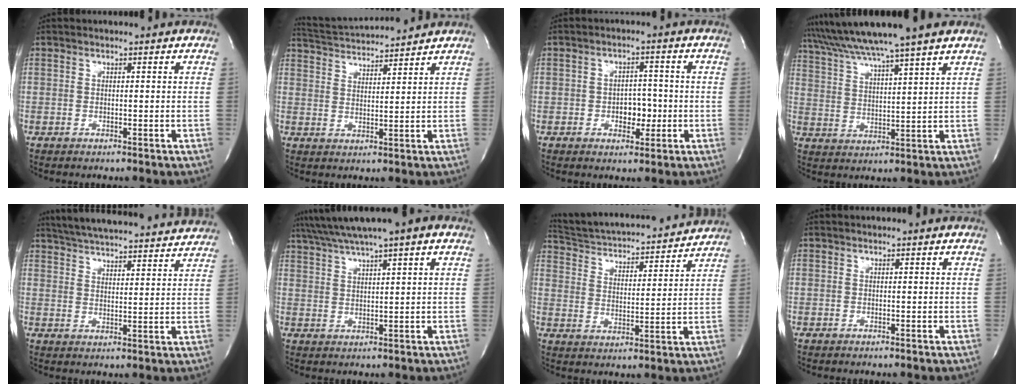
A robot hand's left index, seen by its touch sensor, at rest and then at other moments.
{"total": 9.5, "force": [9.2, -0.4, 2.3], "torque": [-0.055, 0.019, 0.152]}
{"total": 4.0, "force": [-1.0, 2.5, 3.0], "torque": [-0.037, 0.004, -0.012]}
{"total": 13.3, "force": [11.4, -1.6, 6.8], "torque": [-0.126, 0.024, 0.180]}
{"total": 23.9, "force": [22.2, 2.9, 8.2], "torque": [-0.141, -0.004, 0.294]}
{"total": 9.7, "force": [7.3, -0.1, 6.4], "torque": [-0.114, 0.038, 0.112]}
{"total": 18.7, "force": [17.6, 2.7, 5.6], "torque": [-0.093, 0.012, 0.258]}
{"total": 0.0}